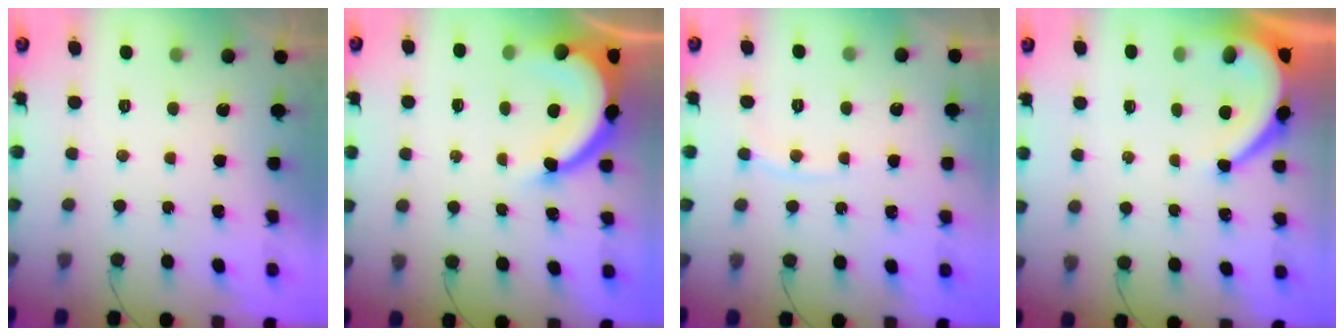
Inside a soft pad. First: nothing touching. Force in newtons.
{"total": 9.8, "press": 9.8, "slide": 1.1}
{"total": 4.1, "press": 4.0, "slide": 0.5}
{"total": 6.3, "press": 6.3, "slide": 0.7}